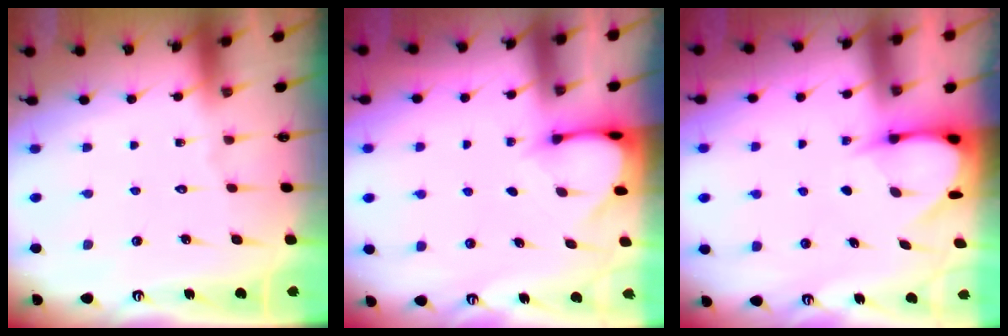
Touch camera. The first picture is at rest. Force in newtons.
{"total": 3.1, "press": 3.1, "slide": 0.2}
{"total": 4.9, "press": 4.9, "slide": 0.3}